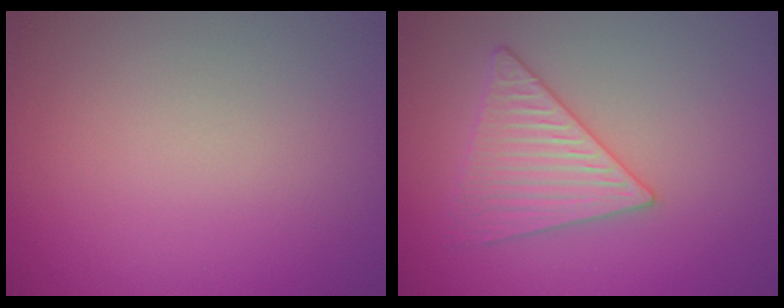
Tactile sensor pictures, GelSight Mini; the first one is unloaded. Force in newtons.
{"total": 3.5, "press": 3.4, "slide": 0.6}